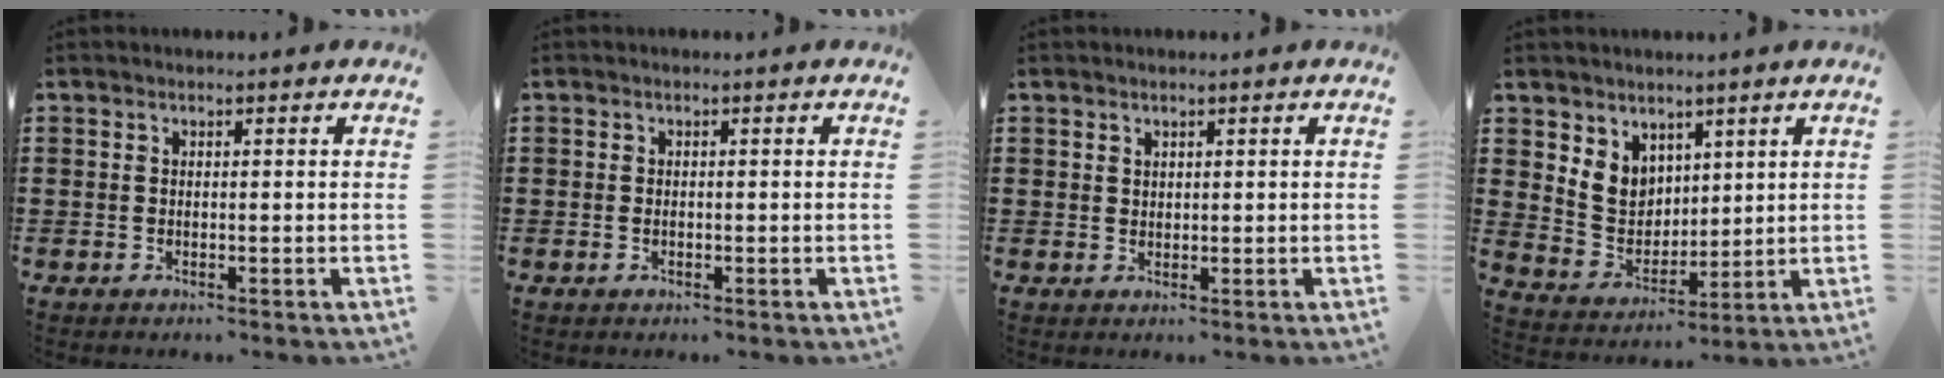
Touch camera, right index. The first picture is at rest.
{"total": 0.5, "force": [-0.1, 0.1, 0.5], "torque": [-0.013, -0.004, 0.000]}
{"total": 1.2, "force": [1.0, 0.7, 0.2], "torque": [-0.005, 0.001, 0.019]}
{"total": 6.2, "force": [3.1, 5.1, 1.6], "torque": [-0.058, 0.003, 0.060]}